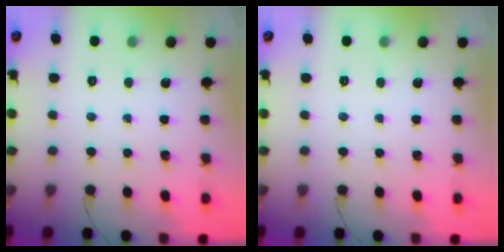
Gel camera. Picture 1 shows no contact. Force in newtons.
{"total": 0.0}